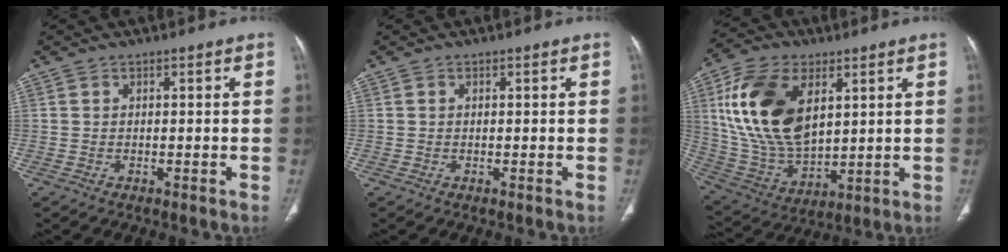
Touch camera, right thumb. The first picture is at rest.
{"total": 0.0}
{"total": 20.5, "force": [6.3, 12.0, 15.4], "torque": [-0.278, -0.022, 0.127]}